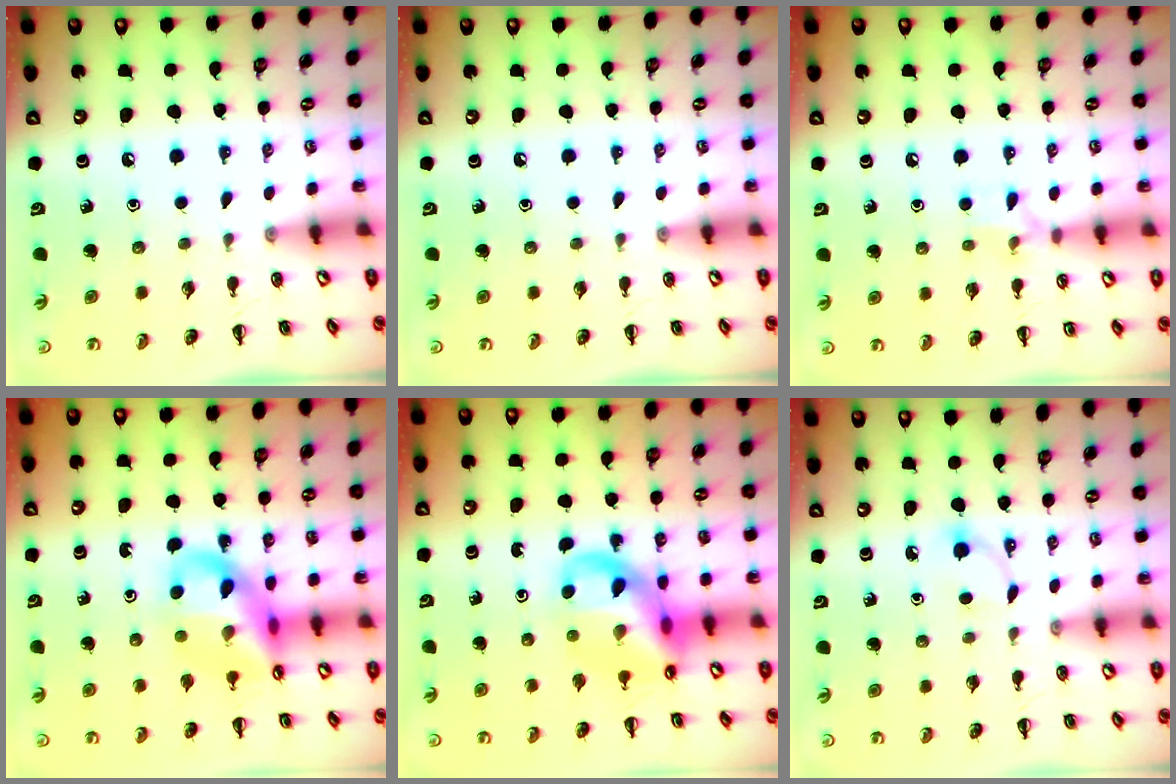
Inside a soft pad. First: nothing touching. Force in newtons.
{"total": 0.0}
{"total": 6.4, "press": 6.2, "slide": 1.6}
{"total": 16.0, "press": 15.5, "slide": 4.0}
{"total": 15.4, "press": 15.1, "slide": 3.3}
{"total": 2.8, "press": 2.7, "slide": 0.9}